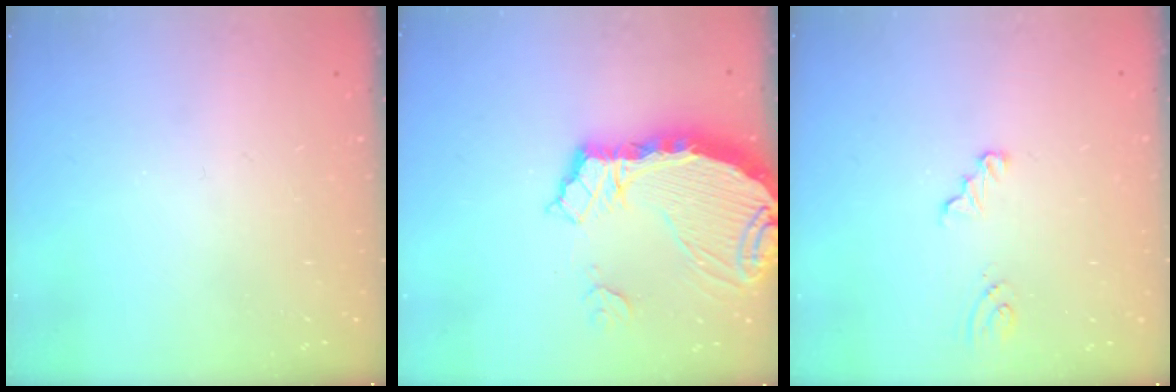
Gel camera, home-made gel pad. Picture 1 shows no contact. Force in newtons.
{"total": 8.9, "press": 8.9, "slide": 0.9}
{"total": 2.1, "press": 2.1, "slide": 0.2}